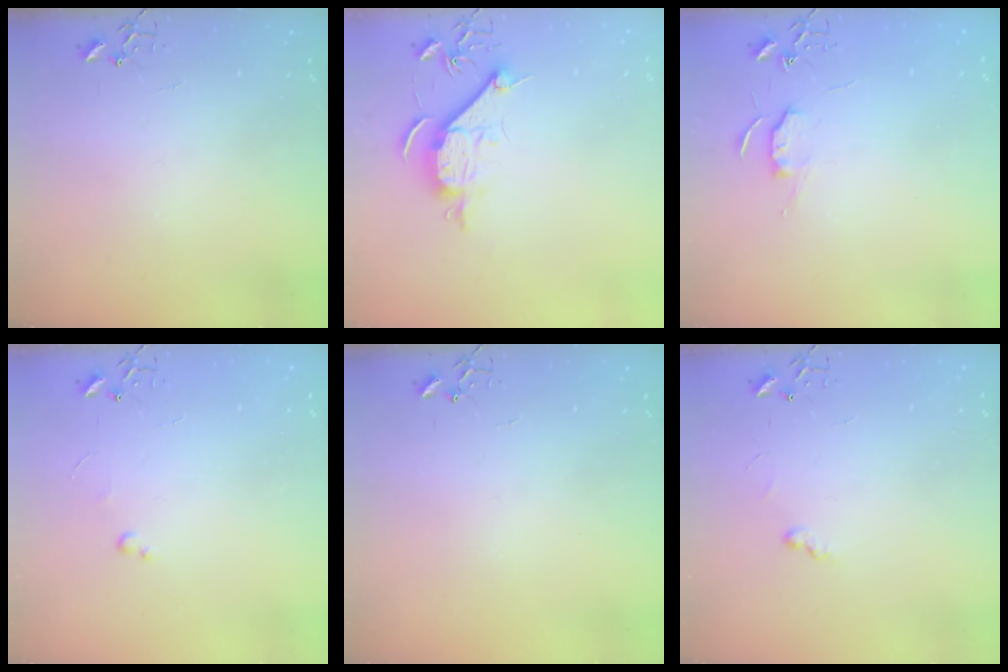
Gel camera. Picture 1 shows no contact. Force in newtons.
{"total": 9.5, "press": 9.5, "slide": 0.9}
{"total": 5.7, "press": 5.7, "slide": 0.6}
{"total": 2.6, "press": 2.6, "slide": 0.4}
{"total": 0.0}
{"total": 5.2, "press": 5.2, "slide": 0.4}